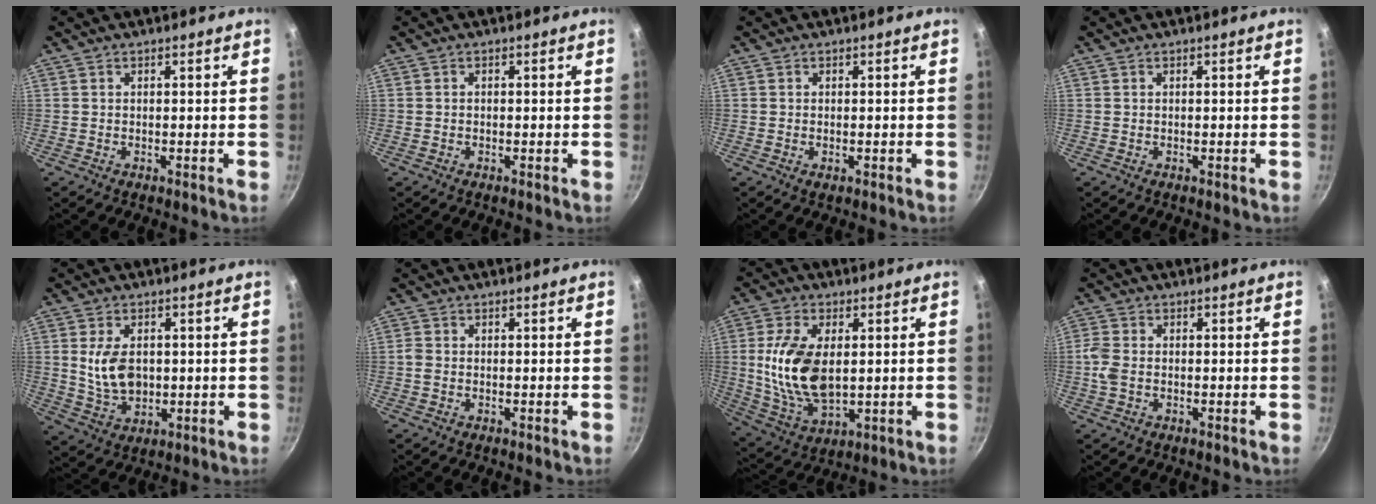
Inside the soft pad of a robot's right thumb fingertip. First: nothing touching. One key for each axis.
{"total": 0.0}
{"total": 0.9, "fx": -0.3, "fy": 0.4, "fz": 0.8, "tx": -0.012, "ty": -0.001, "tz": -0.005}
{"total": 0.0}
{"total": 8.5, "fx": 0.8, "fy": 5.6, "fz": 6.4, "tx": -0.106, "ty": -0.011, "tz": 0.022}
{"total": 1.1, "fx": -0.3, "fy": 0.9, "fz": 0.7, "tx": -0.015, "ty": 0.003, "tz": -0.008}
{"total": 15.1, "fx": 1.4, "fy": 8.5, "fz": 12.4, "tx": -0.230, "ty": -0.011, "tz": 0.035}
{"total": 3.7, "fx": -0.5, "fy": 2.5, "fz": 2.7, "tx": -0.066, "ty": 0.004, "tz": -0.016}